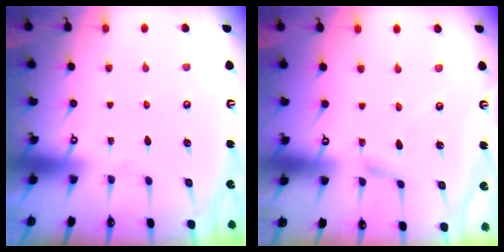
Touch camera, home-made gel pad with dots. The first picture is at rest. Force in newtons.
{"total": 3.1, "press": 3.0, "slide": 0.3}